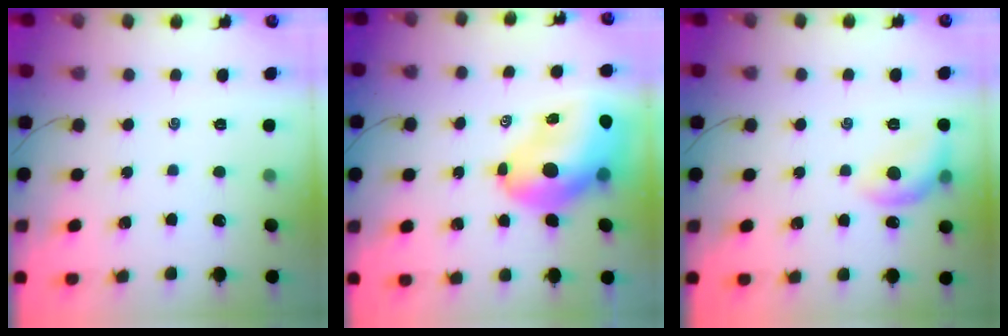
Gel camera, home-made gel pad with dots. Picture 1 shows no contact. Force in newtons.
{"total": 13.2, "press": 12.7, "slide": 3.6}
{"total": 9.5, "press": 9.5, "slide": 0.7}